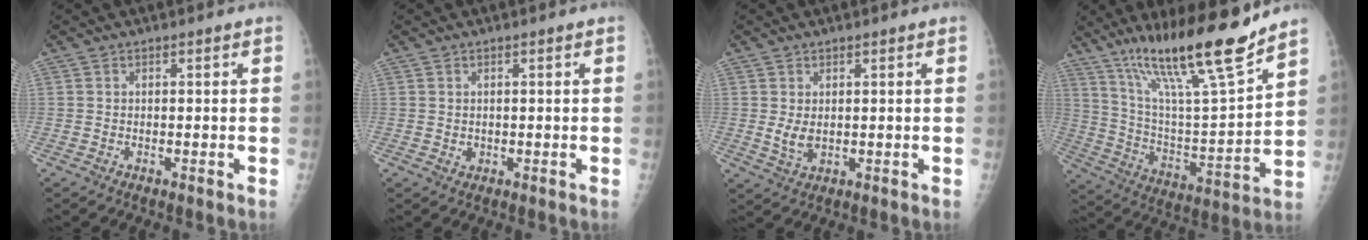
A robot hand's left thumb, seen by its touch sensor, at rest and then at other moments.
{"total": 1.0, "force": [0.2, 0.9, 0.4], "torque": [-0.004, -0.001, 0.006]}
{"total": 3.2, "force": [0.6, 2.1, 2.4], "torque": [-0.040, -0.011, 0.018]}
{"total": 21.6, "force": [15.6, 2.5, 14.8], "torque": [-0.231, -0.073, 0.276]}